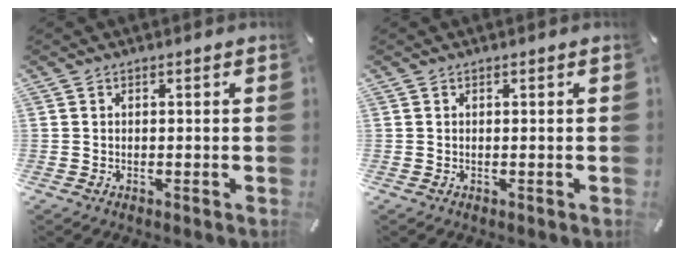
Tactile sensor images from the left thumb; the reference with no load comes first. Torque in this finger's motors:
{"motor_torque": [0.00, 0.00, 0.00, 0.00, 0.00]}